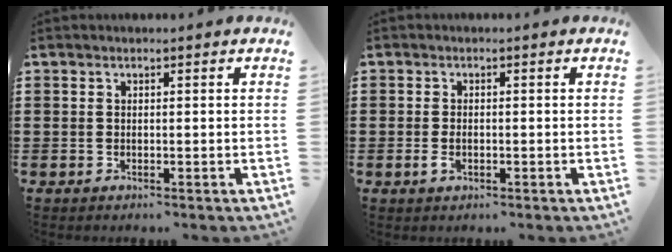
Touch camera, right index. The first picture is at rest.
{"total": 1.7, "force": [-0.6, 0.8, 1.4], "torque": [-0.035, -0.008, -0.010]}